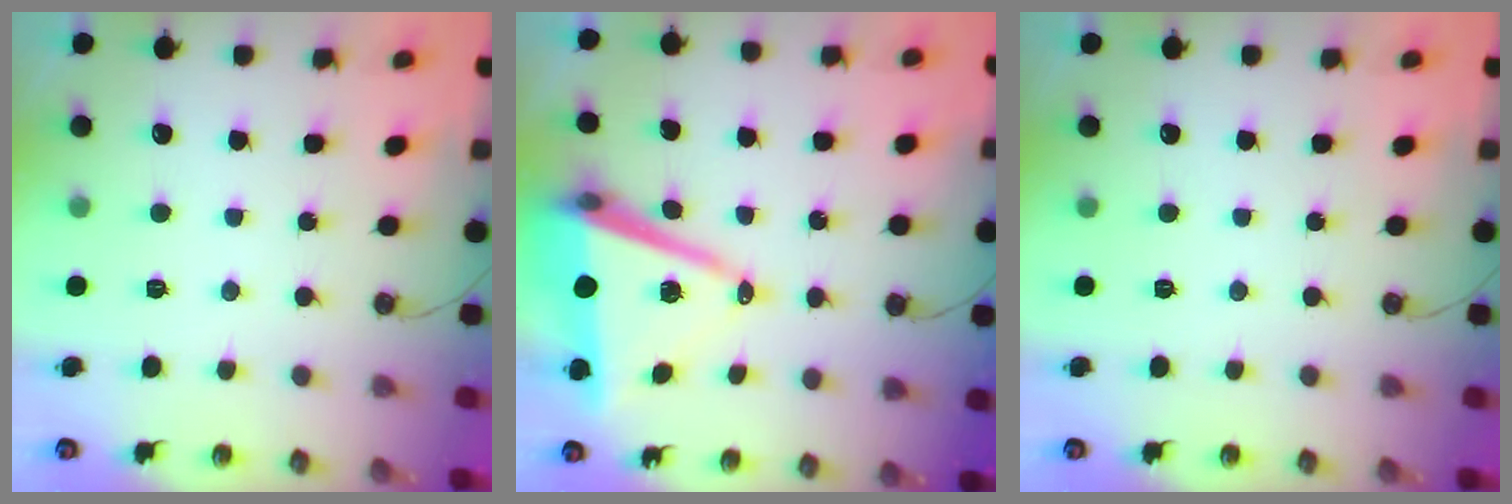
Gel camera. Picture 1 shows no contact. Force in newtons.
{"total": 11.8, "press": 11.0, "slide": 4.4}
{"total": 0.0}